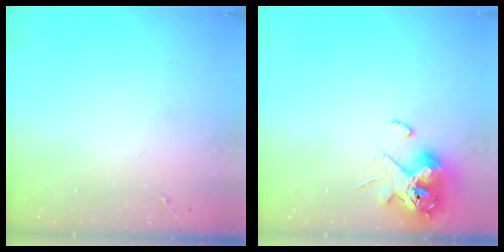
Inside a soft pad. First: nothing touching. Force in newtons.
{"total": 12.6, "press": 12.5, "slide": 2.0}